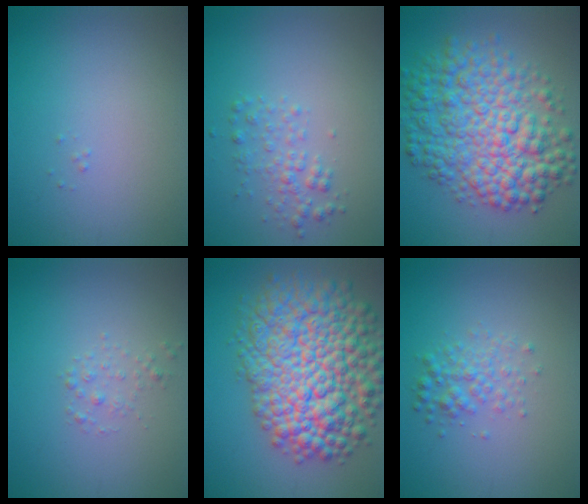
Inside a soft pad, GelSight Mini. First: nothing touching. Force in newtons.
{"total": 2.0, "press": 2.0, "slide": 0.1}
{"total": 9.8, "press": 9.8, "slide": 0.1}
{"total": 1.0, "press": 1.0, "slide": 0.0}
{"total": 12.8, "press": 12.8, "slide": 0.5}
{"total": 2.3, "press": 2.3, "slide": 0.1}